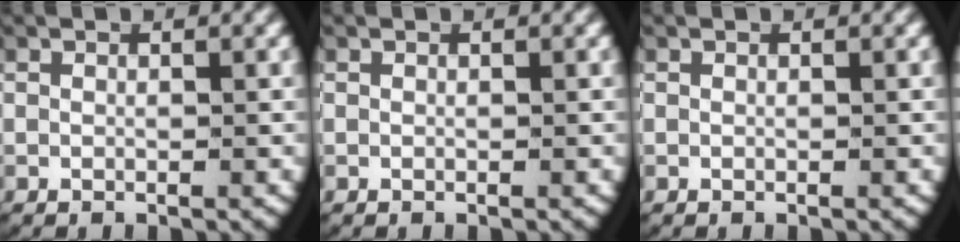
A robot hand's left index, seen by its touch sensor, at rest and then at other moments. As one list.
[{"total": 0.0}, {"total": 0.0}]